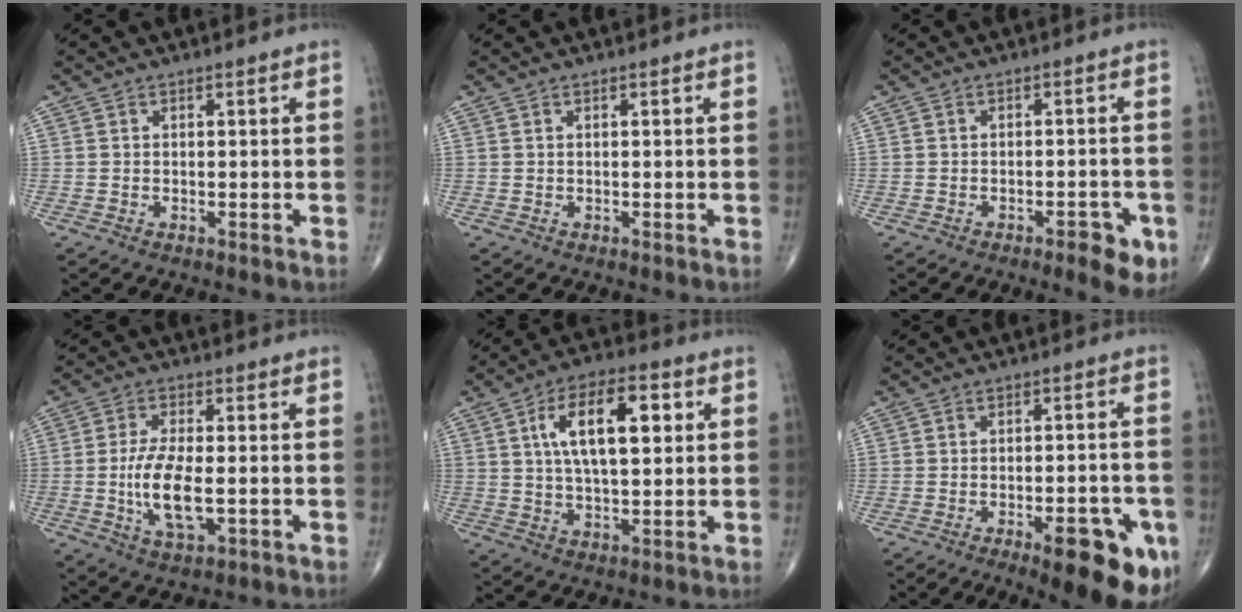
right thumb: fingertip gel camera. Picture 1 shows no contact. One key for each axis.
{"total": 0.0}
{"total": 6.0, "fx": -3.0, "fy": 2.2, "fz": 4.8, "tx": -0.046, "ty": 0.010, "tz": -0.035}
{"total": 9.8, "fx": -1.5, "fy": 4.0, "fz": 8.8, "tx": -0.175, "ty": -0.003, "tz": -0.025}
{"total": 14.0, "fx": 3.6, "fy": 6.3, "fz": 12.0, "tx": -0.190, "ty": 0.006, "tz": 0.058}
{"total": 15.0, "fx": -7.1, "fy": 5.1, "fz": 12.1, "tx": -0.107, "ty": 0.024, "tz": -0.083}